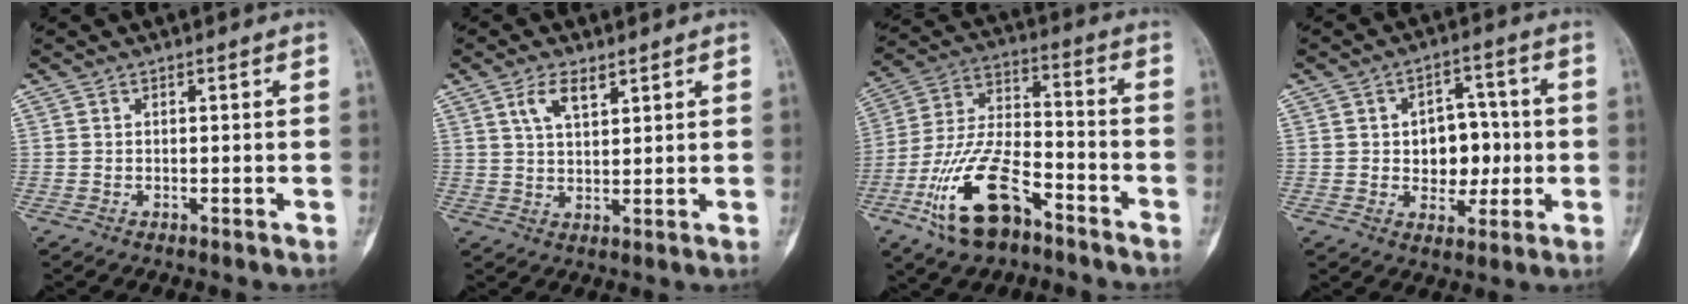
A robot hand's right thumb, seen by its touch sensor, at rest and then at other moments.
{"total": 5.1, "force": [2.9, 2.2, 3.5], "torque": [-0.061, -0.011, 0.057]}
{"total": 17.1, "force": [-9.1, 7.7, 12.2], "torque": [-0.238, 0.058, -0.169]}
{"total": 9.4, "force": [-0.1, 6.9, 6.3], "torque": [-0.041, 0.016, 0.003]}